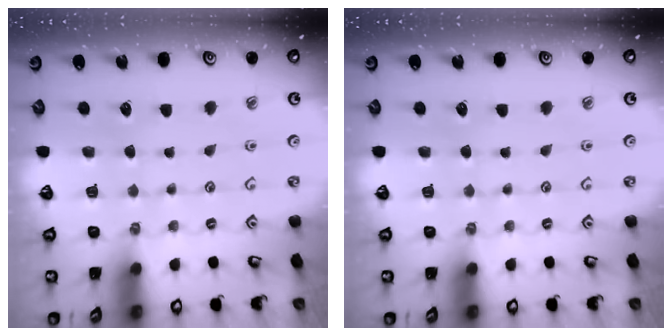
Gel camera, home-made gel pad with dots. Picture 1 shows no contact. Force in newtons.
{"total": 0.0}